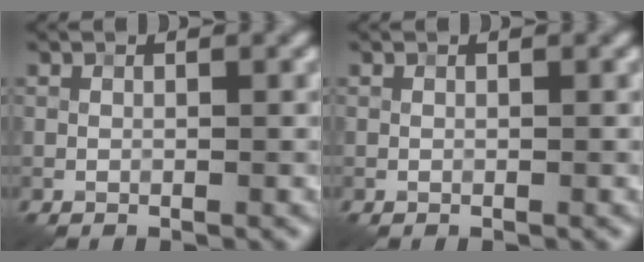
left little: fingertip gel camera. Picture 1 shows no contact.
{"total": 0.0}